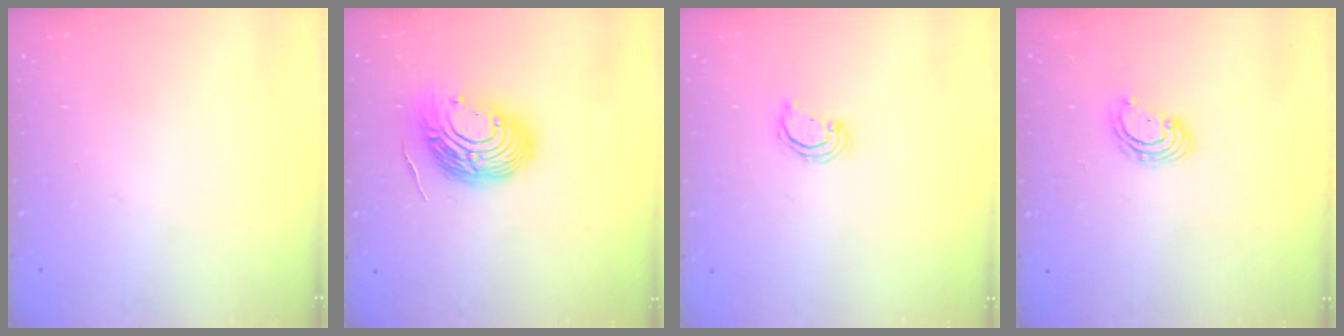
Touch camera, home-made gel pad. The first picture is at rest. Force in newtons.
{"total": 13.7, "press": 13.6, "slide": 1.8}
{"total": 2.2, "press": 2.2, "slide": 0.2}
{"total": 4.6, "press": 4.6, "slide": 0.2}